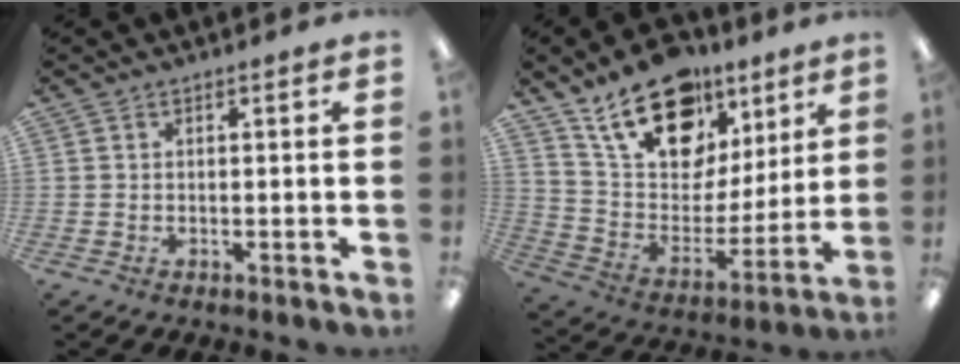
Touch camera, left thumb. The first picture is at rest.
{"total": 21.8, "force": [14.1, 12.5, 11.0], "torque": [-0.188, -0.075, 0.255]}